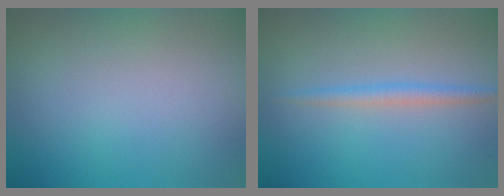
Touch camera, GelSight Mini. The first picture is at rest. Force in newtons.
{"total": 1.7, "press": 1.7, "slide": 0.0}